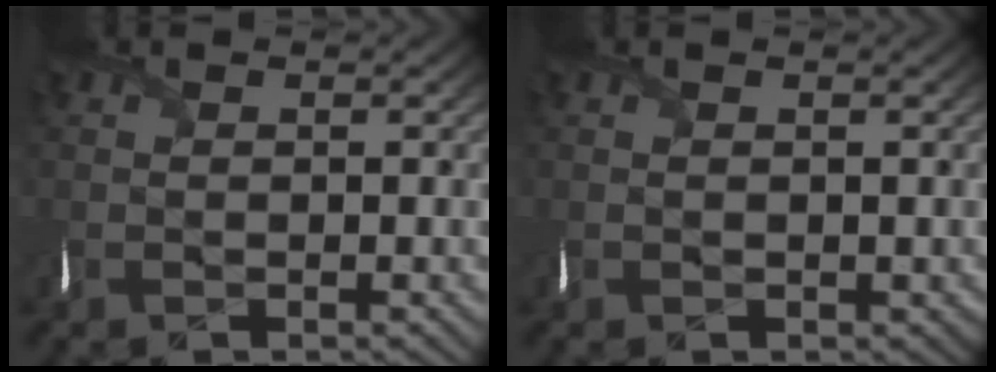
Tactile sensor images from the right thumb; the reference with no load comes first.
{"total": 0.7, "force": [0.2, 0.7, 0.1], "torque": [-0.003, -0.002, 0.002]}